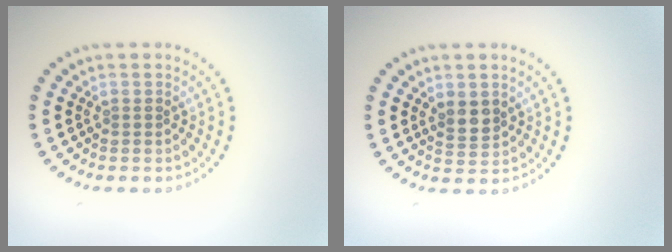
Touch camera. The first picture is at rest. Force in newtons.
{"total": 1.9, "press": 1.7, "slide": 0.8}